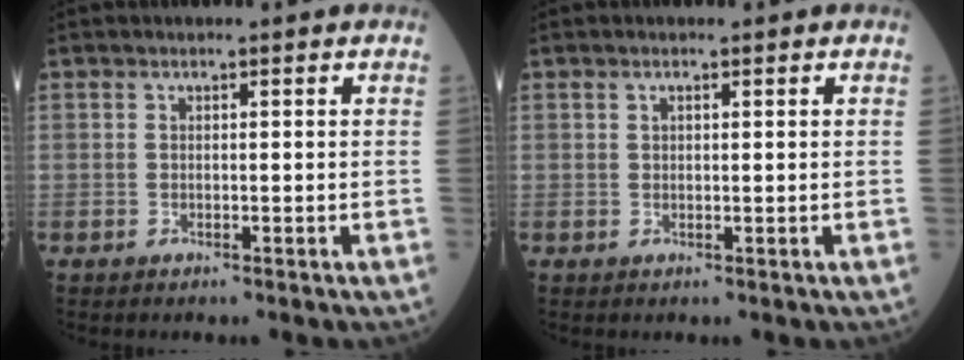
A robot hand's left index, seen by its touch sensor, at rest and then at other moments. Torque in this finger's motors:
{"motor_torque": [-0.09, 0.02, -0.06, -0.01]}